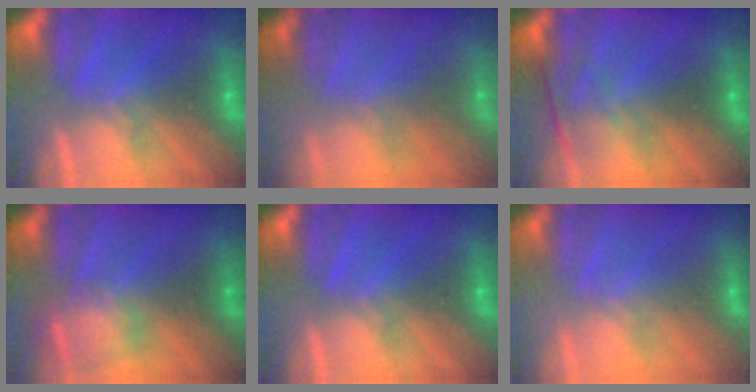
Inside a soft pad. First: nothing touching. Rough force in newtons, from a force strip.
{"total": 7.2}
{"total": 2.3}
{"total": 2.3}
{"total": 0.0}
{"total": 2.0}